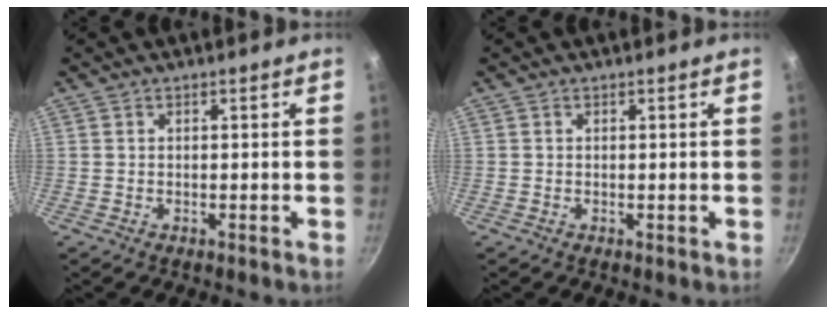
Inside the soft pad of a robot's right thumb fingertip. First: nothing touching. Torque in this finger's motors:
{"motor_torque": [1.79, 1.64, -0.12, -0.03, -0.02]}